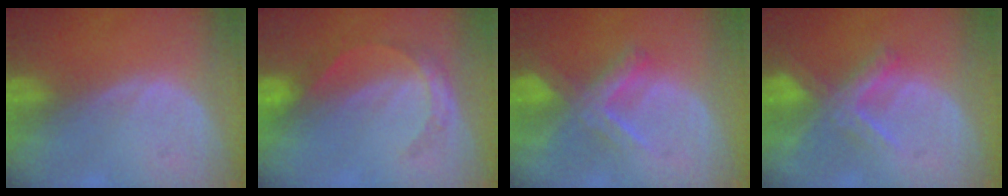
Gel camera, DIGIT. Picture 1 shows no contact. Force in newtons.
{"total": 4.4, "press": 4.2, "slide": 1.2}
{"total": 6.6, "press": 6.2, "slide": 2.3}
{"total": 7.0, "press": 6.1, "slide": 3.4}